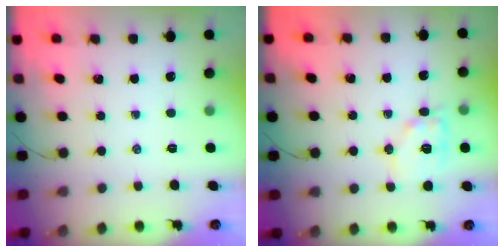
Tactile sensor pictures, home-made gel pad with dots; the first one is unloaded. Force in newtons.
{"total": 11.1, "press": 11.1, "slide": 1.2}